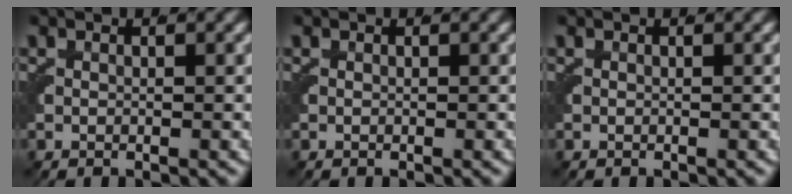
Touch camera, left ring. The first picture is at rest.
{"total": 0.0}
{"total": 0.0}